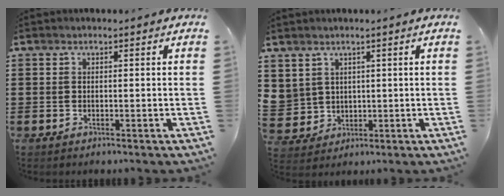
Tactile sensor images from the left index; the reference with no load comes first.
{"total": 3.2, "force": [1.6, 2.7, 0.1], "torque": [-0.021, 0.004, 0.029]}